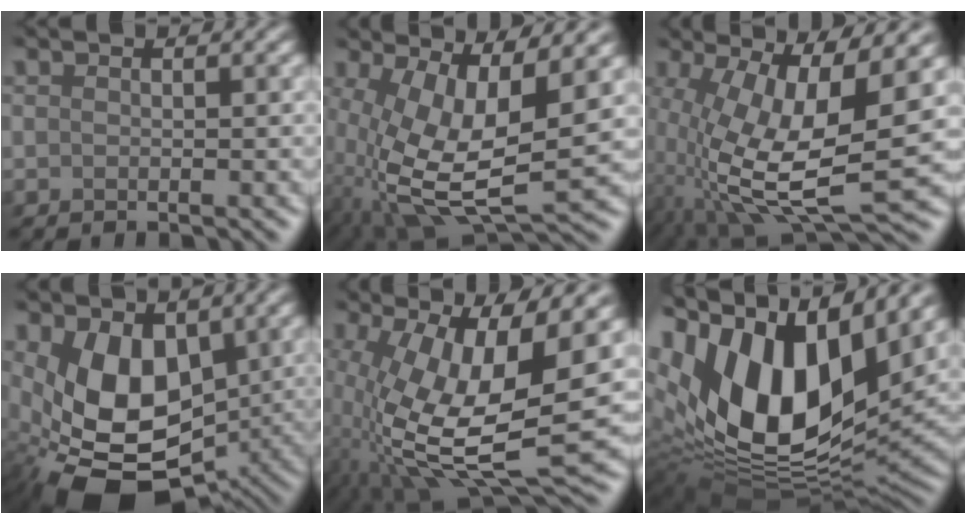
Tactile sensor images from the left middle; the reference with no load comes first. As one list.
[{"total": 9.9, "force": [-1.0, 4.2, 8.9], "torque": [-0.203, -0.022, -0.009]}, {"total": 11.7, "force": [-1.8, 4.1, 10.8], "torque": [-0.232, -0.016, -0.027]}, {"total": 9.2, "force": [-0.8, 6.3, 6.6], "torque": [-0.134, -0.020, -0.003]}, {"total": 13.7, "force": [-1.0, 5.1, 12.6], "torque": [-0.261, -0.015, -0.015]}, {"total": 17.9, "force": [5.3, 10.1, 13.8], "torque": [-0.295, 0.009, 0.096]}]